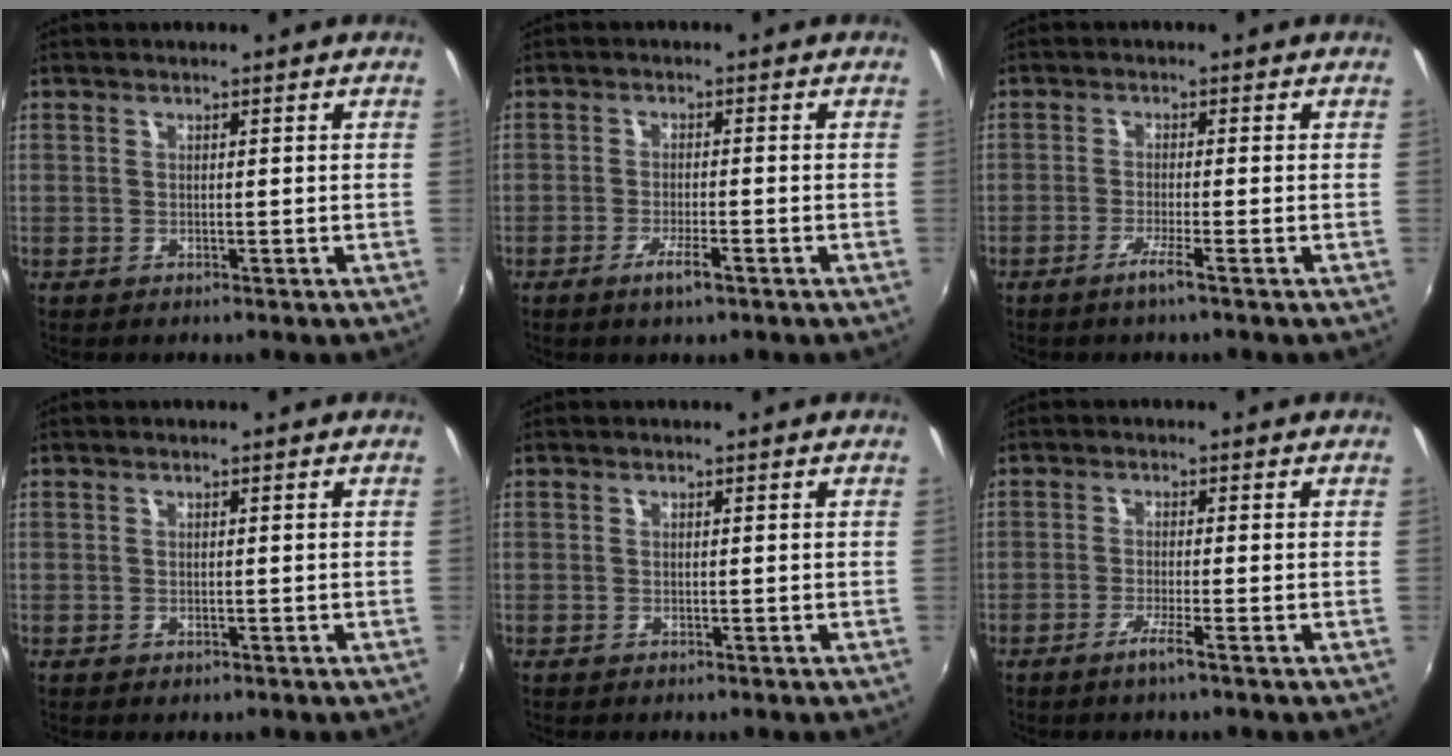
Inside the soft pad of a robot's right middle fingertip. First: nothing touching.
{"total": 3.6, "force": [-2.2, 0.4, 2.8], "torque": [-0.061, -0.007, -0.042]}
{"total": 2.7, "force": [-1.8, -0.7, 2.0], "torque": [-0.046, -0.006, -0.038]}
{"total": 0.0}
{"total": 0.0}
{"total": 2.7, "force": [-1.7, -0.7, 1.9], "torque": [-0.045, -0.006, -0.037]}